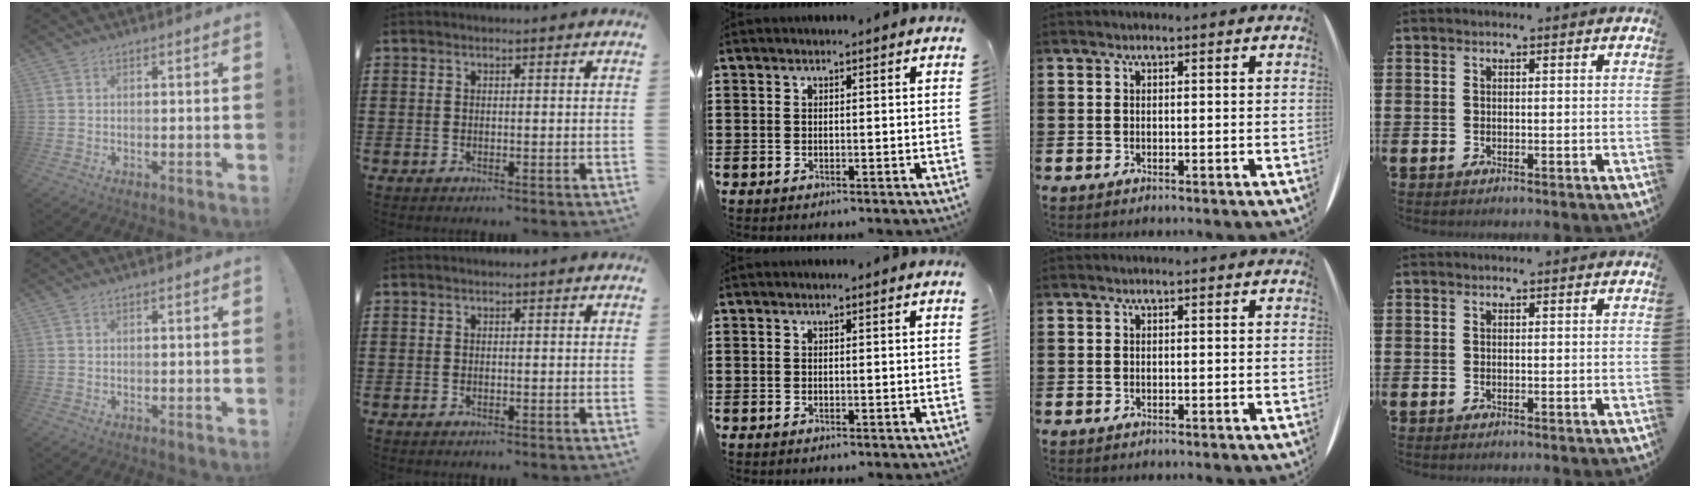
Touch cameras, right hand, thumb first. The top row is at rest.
{}